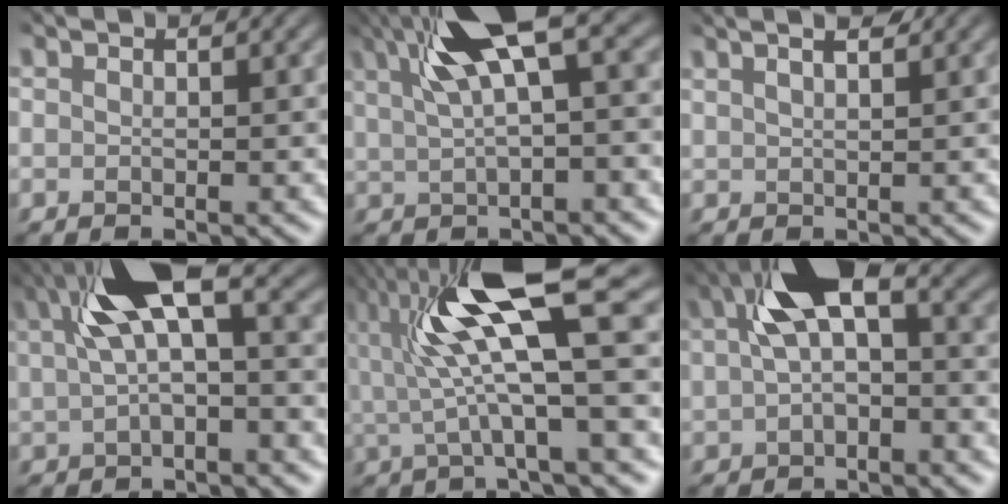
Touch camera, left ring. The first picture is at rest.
{"total": 7.1, "force": [3.3, 2.1, 5.9], "torque": [-0.123, 0.014, 0.064]}
{"total": 3.3, "force": [2.4, 1.2, 1.9], "torque": [-0.018, 0.026, 0.021]}
{"total": 6.1, "force": [1.8, 2.1, 5.4], "torque": [-0.111, 0.009, 0.028]}
{"total": 8.8, "force": [1.7, 1.7, 8.5], "torque": [-0.171, -0.002, 0.038]}
{"total": 5.7, "force": [0.8, 2.9, 4.9], "torque": [-0.098, 0.012, 0.010]}